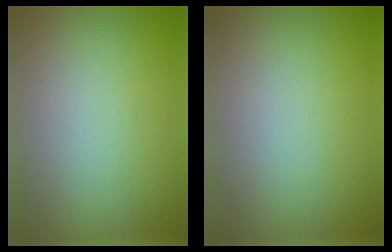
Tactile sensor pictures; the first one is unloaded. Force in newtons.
{"total": 0.0}